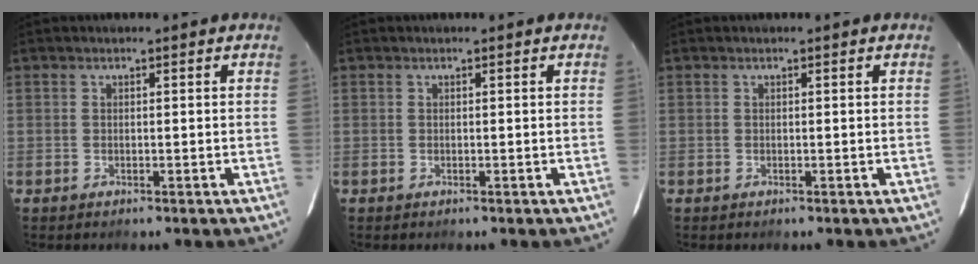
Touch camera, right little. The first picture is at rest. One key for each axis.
{"total": 0.0}
{"total": 0.0}